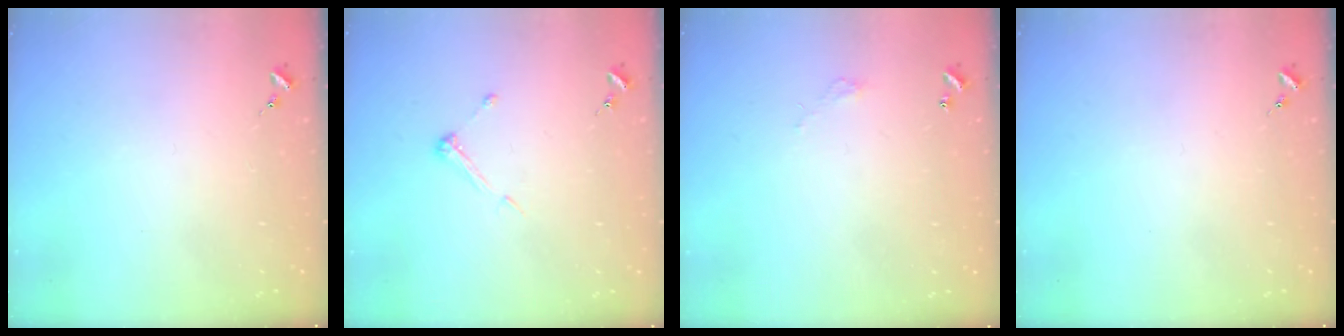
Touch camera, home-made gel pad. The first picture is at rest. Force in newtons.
{"total": 5.7, "press": 5.7, "slide": 0.4}
{"total": 2.7, "press": 2.7, "slide": 0.2}
{"total": 0.0}